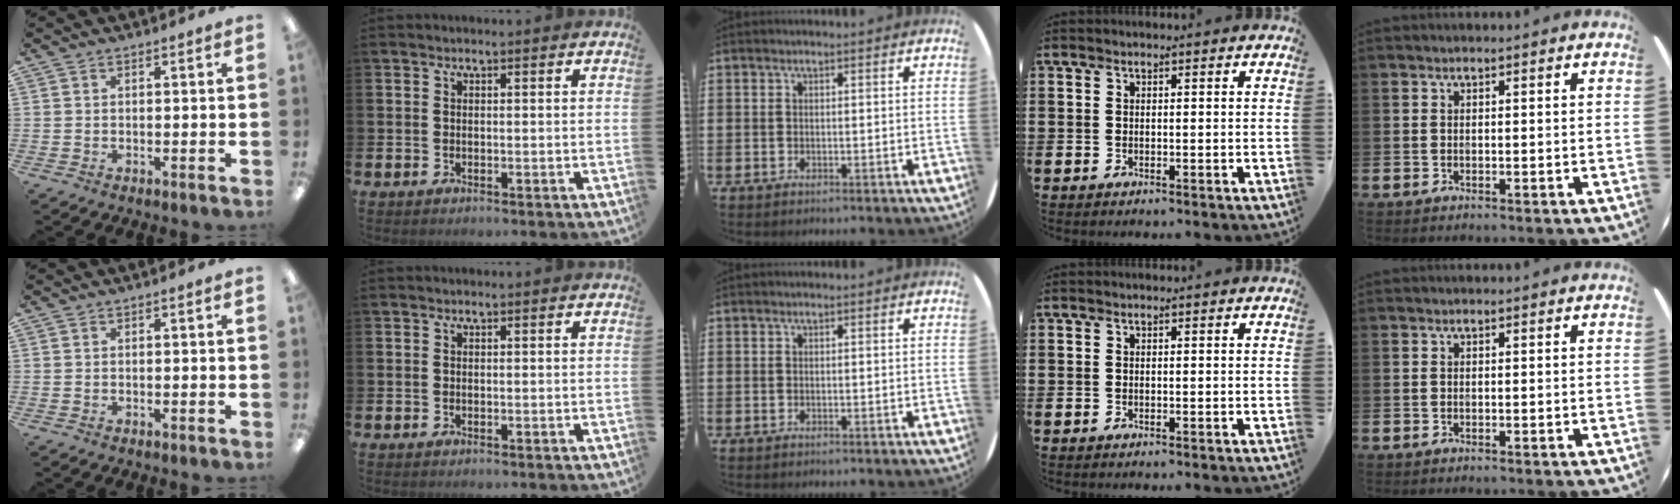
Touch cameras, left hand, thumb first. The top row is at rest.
{}